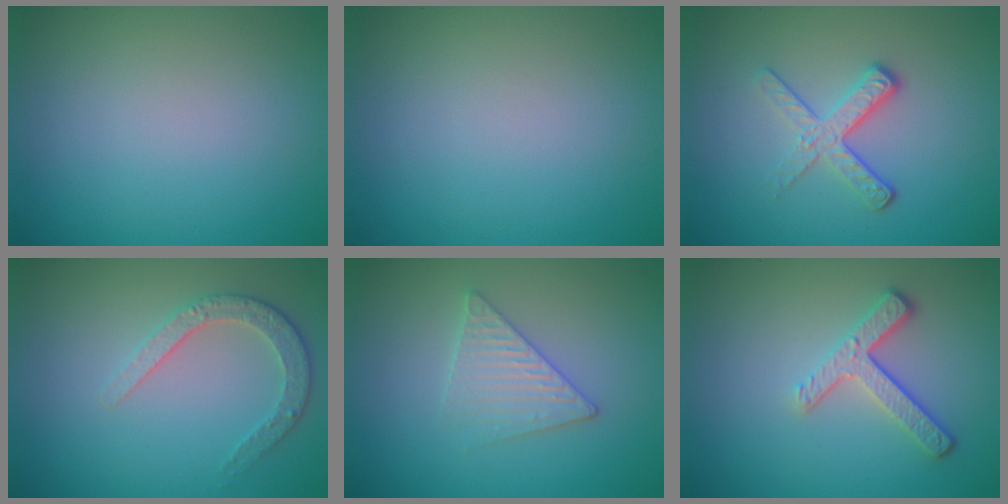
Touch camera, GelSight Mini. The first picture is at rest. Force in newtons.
{"total": 0.0}
{"total": 3.4, "press": 2.4, "slide": 2.4}
{"total": 2.6, "press": 2.5, "slide": 0.8}
{"total": 3.0, "press": 3.0, "slide": 0.3}
{"total": 3.4, "press": 2.7, "slide": 2.2}